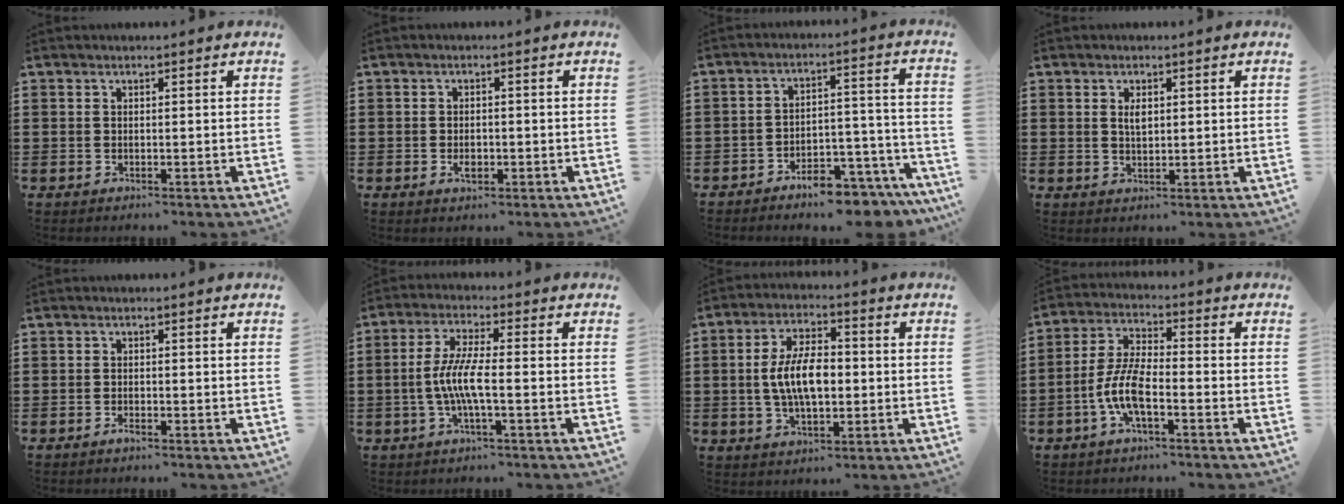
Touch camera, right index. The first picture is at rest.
{"total": 2.1, "force": [-0.5, 1.1, 1.7], "torque": [-0.033, 0.000, -0.009]}
{"total": 6.6, "force": [-6.3, 1.0, 1.4], "torque": [-0.017, 0.022, -0.121]}
{"total": 2.2, "force": [0.7, 0.9, 1.8], "torque": [-0.039, 0.004, 0.011]}
{"total": 1.2, "force": [-0.9, 0.2, 0.7], "torque": [-0.024, -0.010, -0.016]}
{"total": 6.4, "force": [-1.6, 0.9, 6.1], "torque": [-0.135, -0.011, -0.039]}
{"total": 8.3, "force": [-0.4, 4.0, 7.3], "torque": [-0.147, 0.001, -0.015]}
{"total": 7.4, "force": [-2.9, 2.3, 6.4], "torque": [-0.157, -0.013, -0.062]}